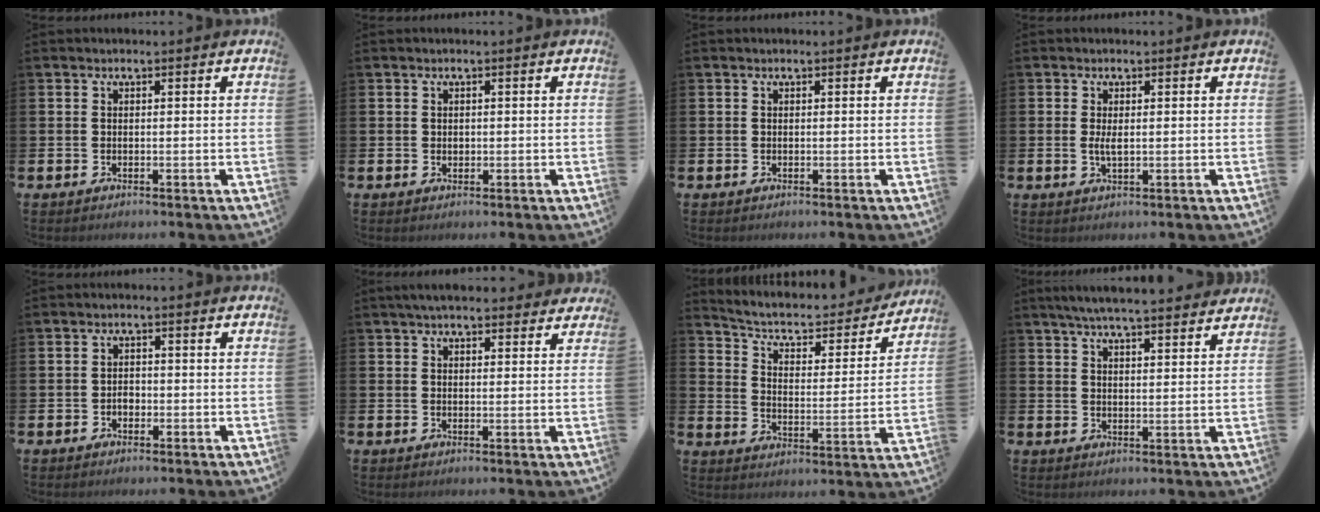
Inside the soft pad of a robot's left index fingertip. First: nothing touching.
{"total": 0.8, "force": [0.4, 0.6, 0.2], "torque": [0.007, -0.001, 0.003]}
{"total": 0.0}
{"total": 1.8, "force": [0.2, 0.6, 1.7], "torque": [-0.019, -0.004, -0.001]}
{"total": 1.6, "force": [-0.5, 1.2, 0.9], "torque": [-0.004, -0.001, -0.014]}
{"total": 3.9, "force": [3.5, 1.0, 1.3], "torque": [-0.030, -0.008, 0.065]}
{"total": 6.0, "force": [5.2, 2.1, 2.1], "torque": [-0.063, -0.041, 0.080]}
{"total": 5.6, "force": [5.4, 0.0, 1.5], "torque": [-0.035, -0.026, 0.096]}